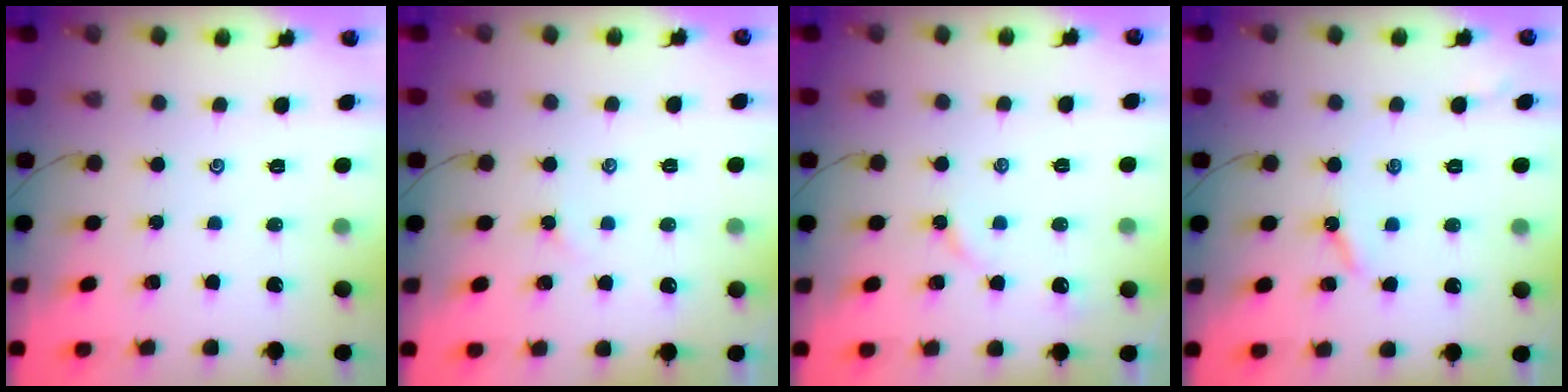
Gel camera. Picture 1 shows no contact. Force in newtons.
{"total": 1.7, "press": 1.6, "slide": 0.4}
{"total": 5.2, "press": 5.2, "slide": 0.5}
{"total": 3.2, "press": 3.2, "slide": 0.5}